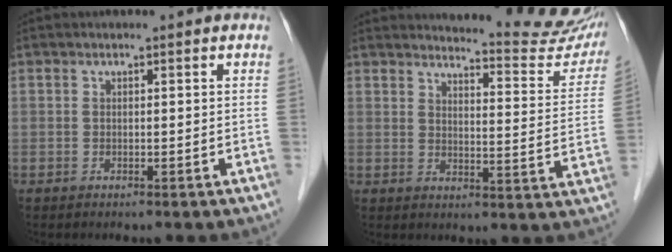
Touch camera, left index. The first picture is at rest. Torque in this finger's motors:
{"motor_torque": [0.83, -0.95, 0.31, 0.01]}